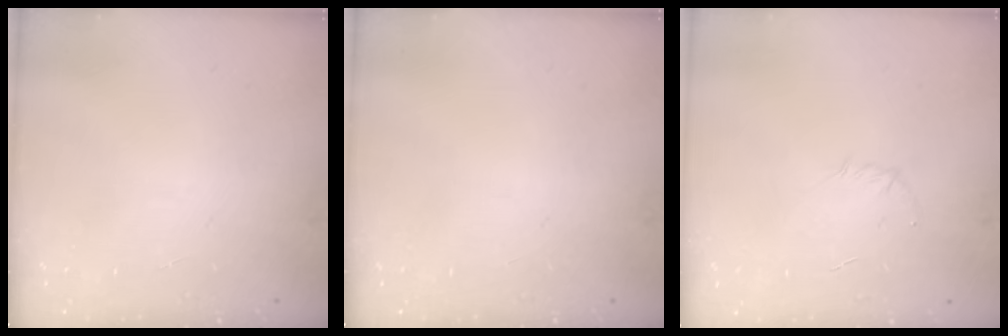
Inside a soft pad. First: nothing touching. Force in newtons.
{"total": 0.0}
{"total": 2.8, "press": 2.7, "slide": 0.7}